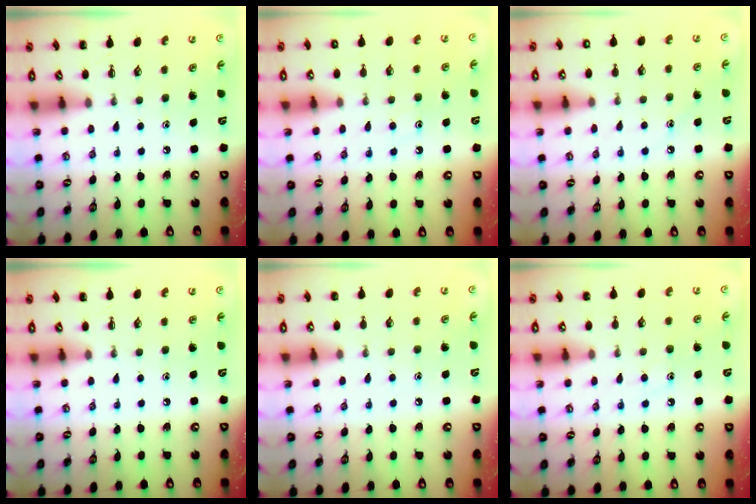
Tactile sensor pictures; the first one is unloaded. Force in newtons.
{"total": 7.7, "press": 7.7, "slide": 1.0}
{"total": 7.7, "press": 7.4, "slide": 2.1}
{"total": 0.0}
{"total": 4.1, "press": 4.0, "slide": 0.9}
{"total": 8.4, "press": 8.4, "slide": 1.2}